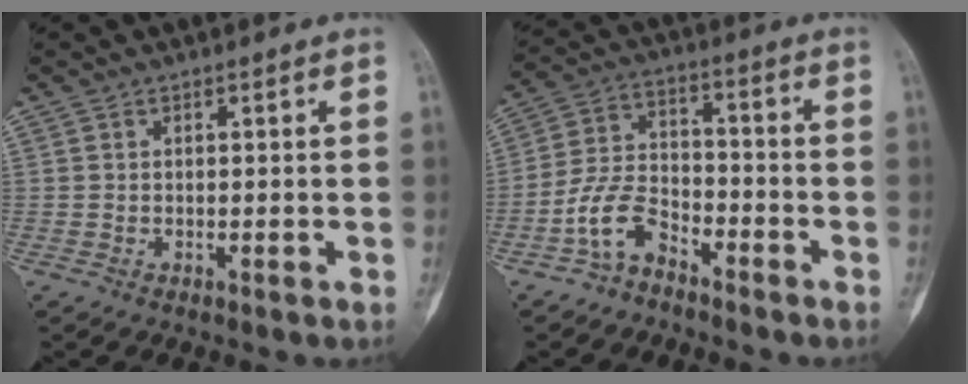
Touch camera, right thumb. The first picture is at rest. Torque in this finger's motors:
{"motor_torque": [1.66, 0.03, 0.88, -0.94, 0.11]}